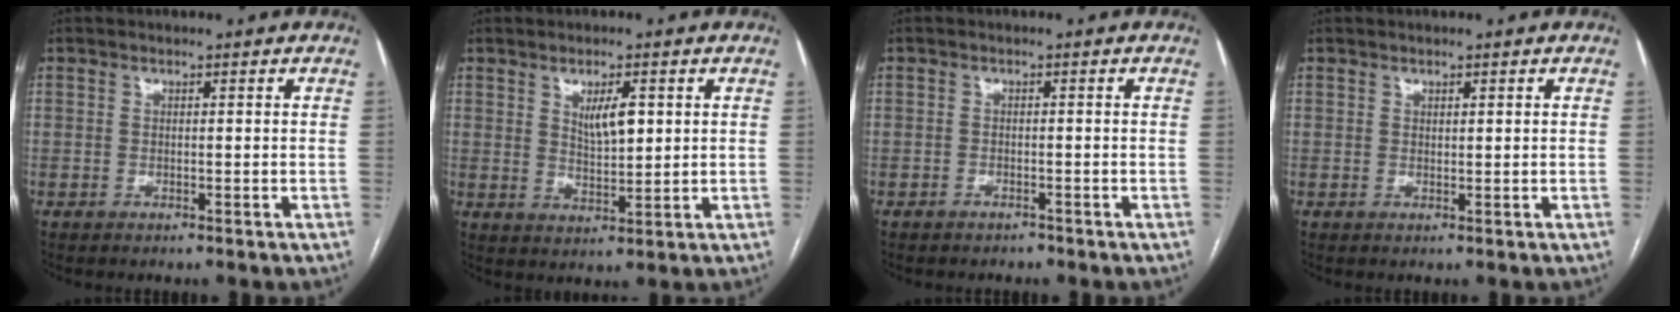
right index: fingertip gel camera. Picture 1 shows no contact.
{"total": 4.8, "force": [1.7, 1.5, 4.2], "torque": [-0.074, -0.004, 0.034]}
{"total": 1.0, "force": [-0.8, 0.5, -0.1], "torque": [-0.003, 0.002, -0.011]}
{"total": 0.8, "force": [0.5, 0.4, 0.5], "torque": [-0.008, -0.001, 0.009]}